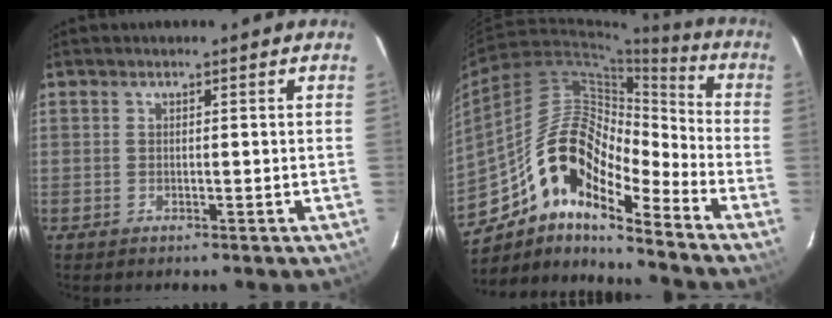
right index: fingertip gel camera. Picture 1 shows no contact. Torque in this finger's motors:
{"motor_torque": [0.95, -0.85, 1.01, 0.21]}